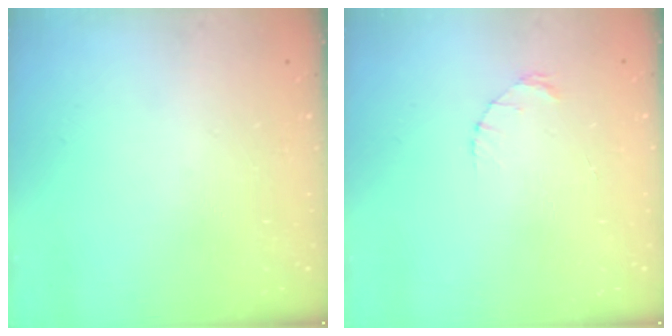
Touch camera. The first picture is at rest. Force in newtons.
{"total": 1.4, "press": 1.4, "slide": 0.2}